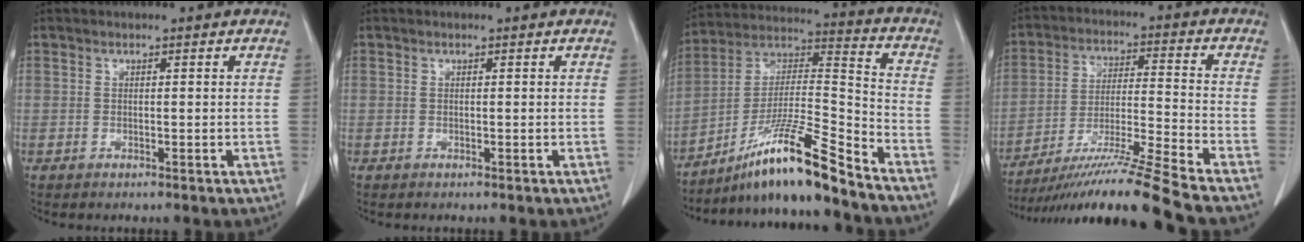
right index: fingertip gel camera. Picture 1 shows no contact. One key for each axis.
{"total": 0.0}
{"total": 15.6, "fx": -12.0, "fy": -1.0, "fz": 9.9, "tx": -0.178, "ty": 0.008, "tz": -0.213}
{"total": 16.3, "fx": -13.8, "fy": -3.2, "fz": 8.0, "tx": -0.149, "ty": -0.018, "tz": -0.239}